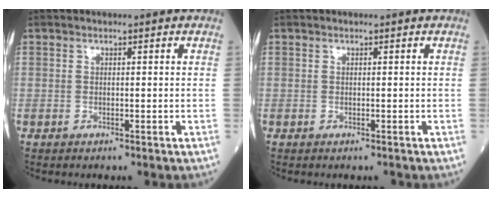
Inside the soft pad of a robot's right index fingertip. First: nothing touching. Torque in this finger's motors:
{"motor_torque": [-0.11, -0.04, -0.05, 0.01]}